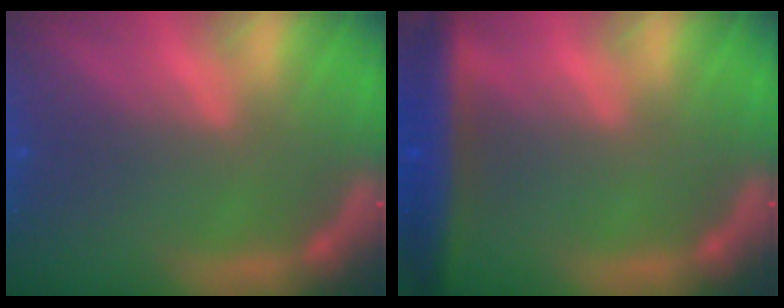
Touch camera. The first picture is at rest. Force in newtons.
{"total": 6.0}